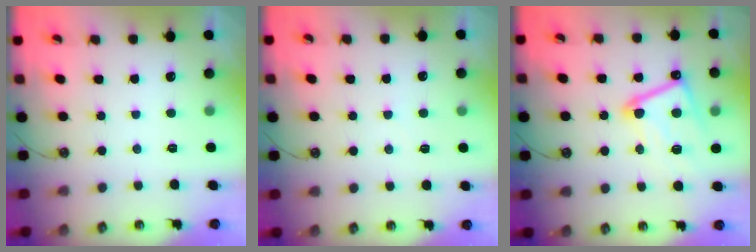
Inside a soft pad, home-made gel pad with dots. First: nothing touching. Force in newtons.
{"total": 4.3, "press": 4.3, "slide": 0.4}
{"total": 11.9, "press": 11.8, "slide": 0.7}